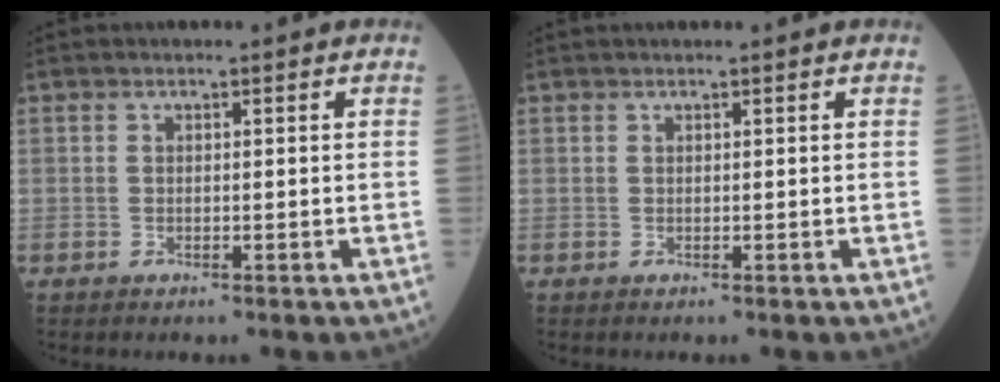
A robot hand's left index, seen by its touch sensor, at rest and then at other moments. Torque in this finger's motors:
{"motor_torque": [0.12, -0.10, -0.02, 0.02]}